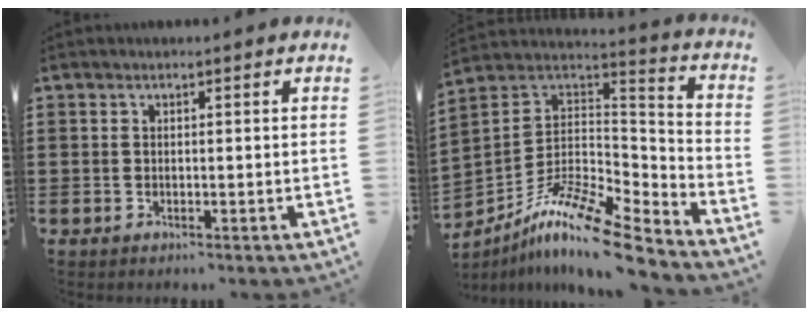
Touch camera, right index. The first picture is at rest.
{"total": 12.8, "force": [-9.5, 2.4, 8.2], "torque": [-0.157, 0.013, -0.184]}